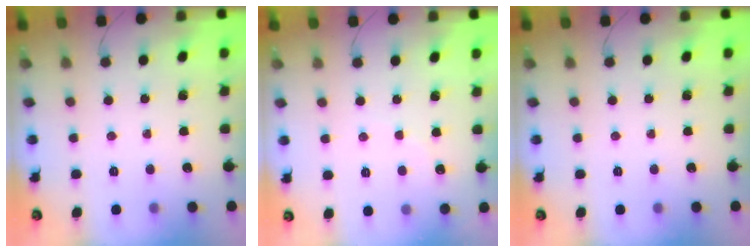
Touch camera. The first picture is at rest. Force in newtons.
{"total": 5.0, "press": 4.9, "slide": 1.0}
{"total": 0.0}